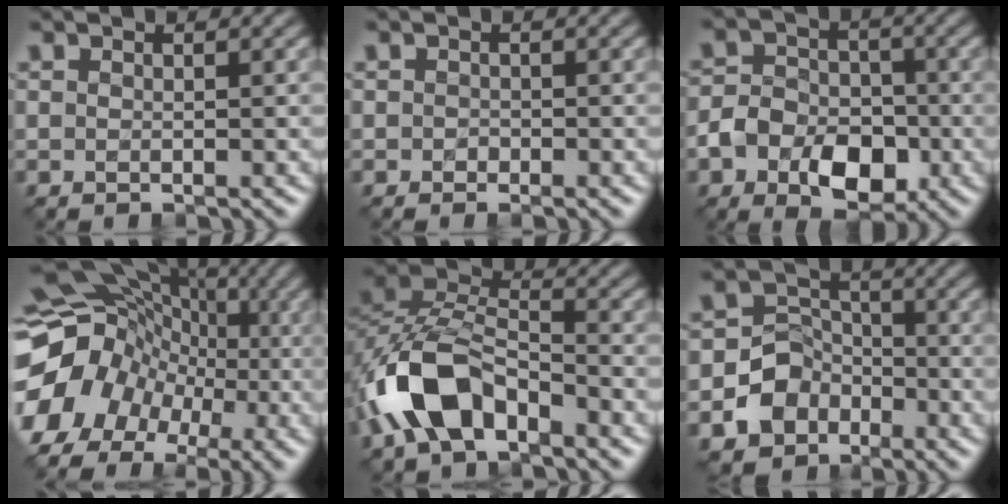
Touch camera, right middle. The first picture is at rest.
{"total": 0.7, "force": [-0.3, 0.5, 0.3], "torque": [-0.002, -0.004, -0.006]}
{"total": 7.1, "force": [-3.0, 4.8, 4.2], "torque": [-0.072, -0.002, -0.058]}
{"total": 13.8, "force": [-4.2, 11.2, 6.9], "torque": [-0.135, -0.004, -0.079]}
{"total": 8.4, "force": [-4.2, 4.6, 5.6], "torque": [-0.117, 0.009, -0.089]}
{"total": 5.3, "force": [-2.4, 4.4, 1.7], "torque": [-0.008, 0.002, -0.055]}